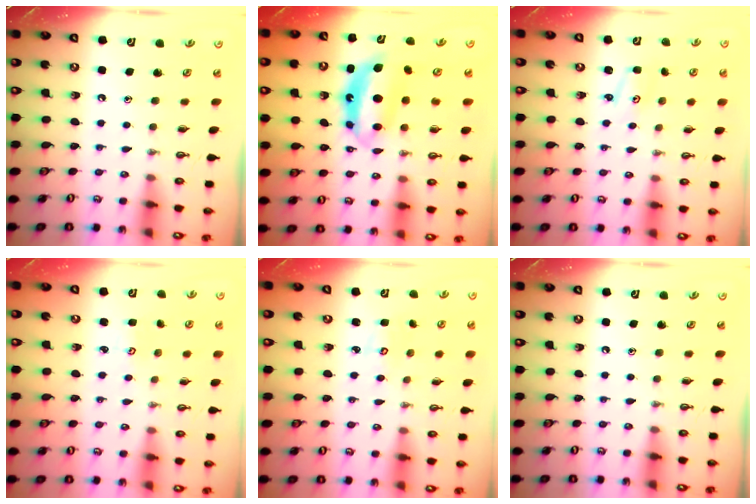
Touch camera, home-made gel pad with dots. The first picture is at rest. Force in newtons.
{"total": 7.7, "press": 7.6, "slide": 0.6}
{"total": 1.8, "press": 1.8, "slide": 0.3}
{"total": 2.1, "press": 2.1, "slide": 0.2}
{"total": 2.7, "press": 2.7, "slide": 0.3}
{"total": 0.0}